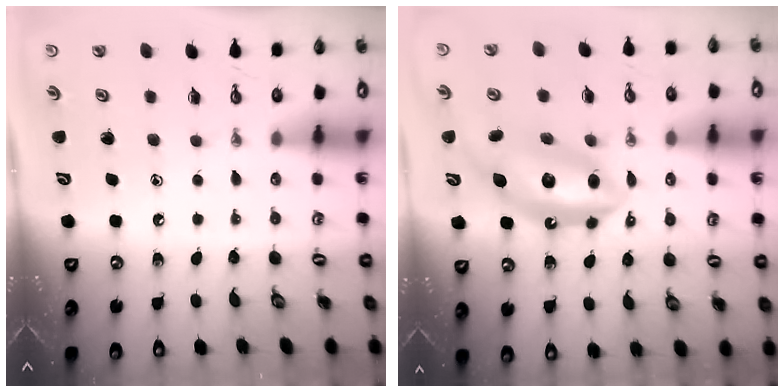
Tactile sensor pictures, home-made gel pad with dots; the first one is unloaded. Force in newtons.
{"total": 13.7, "press": 13.6, "slide": 1.0}